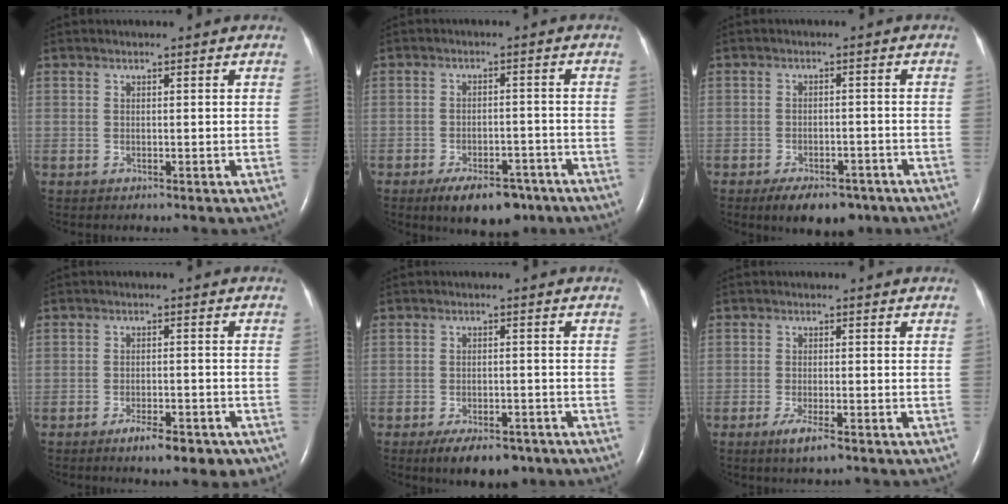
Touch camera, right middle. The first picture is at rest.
{"total": 9.0, "force": [-6.4, 4.0, 4.9], "torque": [-0.072, 0.000, -0.095]}
{"total": 7.9, "force": [-5.8, 3.5, 4.0], "torque": [-0.057, 0.001, -0.085]}
{"total": 6.3, "force": [-4.4, 2.0, 4.1], "torque": [-0.053, -0.002, -0.058]}
{"total": 7.6, "force": [-5.6, 3.1, 4.0], "torque": [-0.061, -0.001, -0.082]}
{"total": 3.6, "force": [-2.2, 0.5, 2.8], "torque": [-0.058, -0.008, -0.038]}